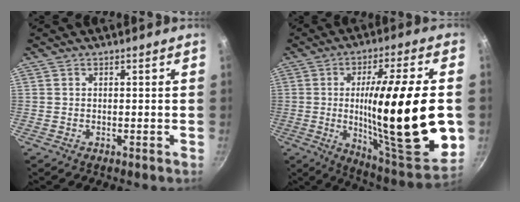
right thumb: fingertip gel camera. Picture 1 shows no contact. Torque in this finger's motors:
{"motor_torque": [0.63, 4.38, 2.77, 0.00, 0.60]}